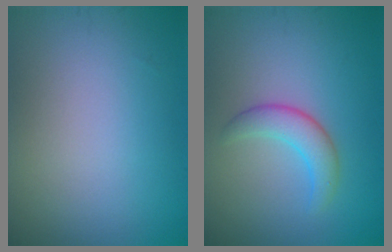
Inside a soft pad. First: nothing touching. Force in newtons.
{"total": 2.7, "press": 2.7, "slide": 0.1}